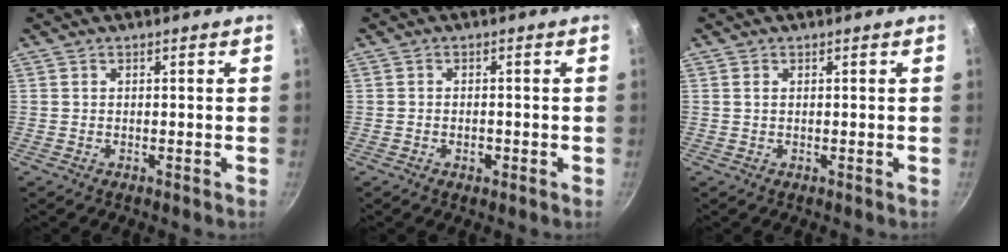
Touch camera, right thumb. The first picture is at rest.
{"total": 1.8, "force": [-0.7, 1.1, 1.2], "torque": [-0.017, 0.005, -0.013]}
{"total": 0.6, "force": [0.2, 0.3, 0.5], "torque": [-0.009, 0.001, 0.004]}